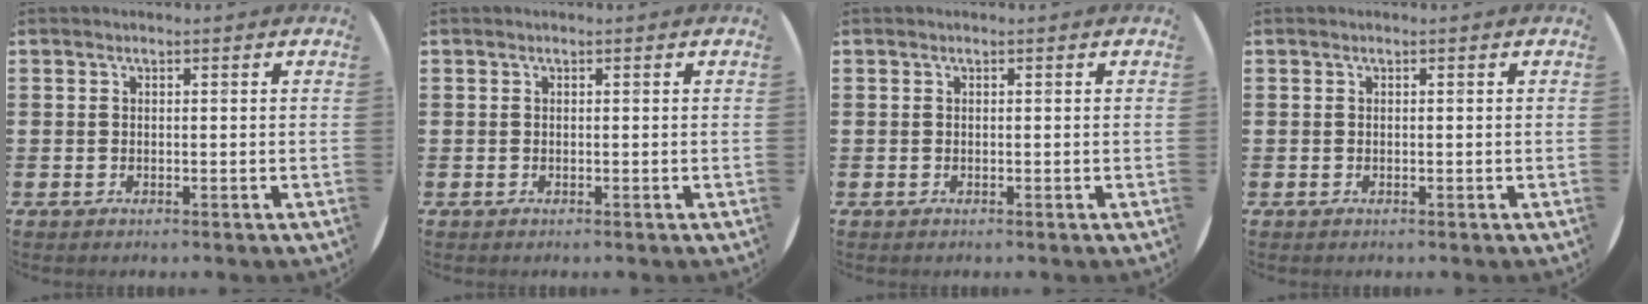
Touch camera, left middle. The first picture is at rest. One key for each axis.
{"total": 0.0}
{"total": 0.0}
{"total": 0.0}